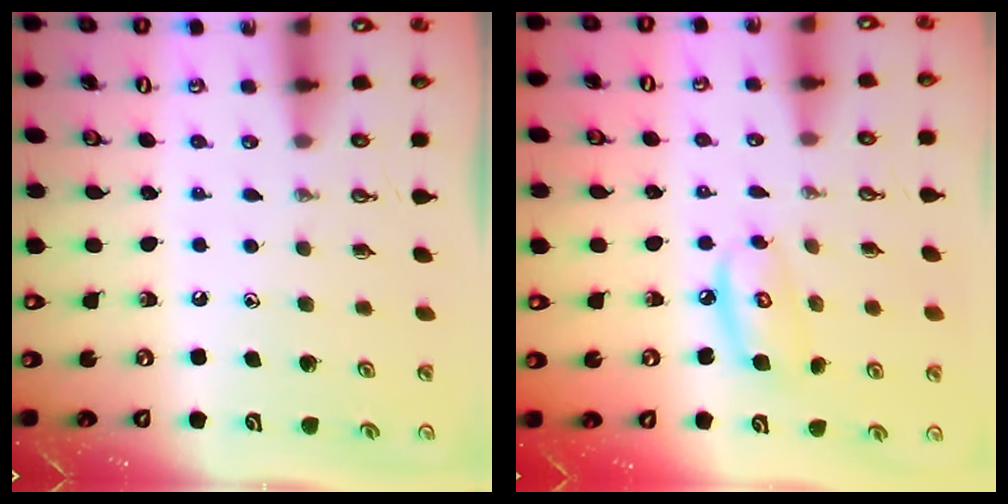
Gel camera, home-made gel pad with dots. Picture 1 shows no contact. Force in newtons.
{"total": 6.9, "press": 6.9, "slide": 0.4}